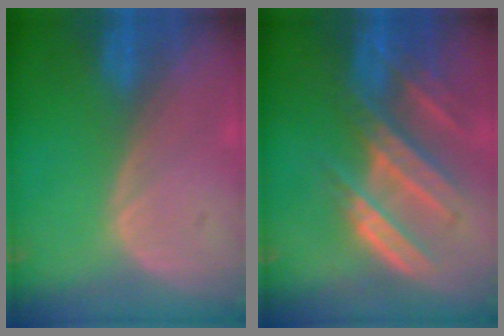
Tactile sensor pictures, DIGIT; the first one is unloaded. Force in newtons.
{"total": 9.4, "press": 8.3, "slide": 4.4}